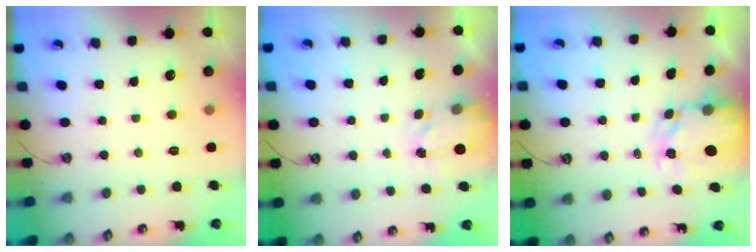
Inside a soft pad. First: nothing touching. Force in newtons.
{"total": 2.6, "press": 2.6, "slide": 0.4}
{"total": 5.1, "press": 5.1, "slide": 0.4}